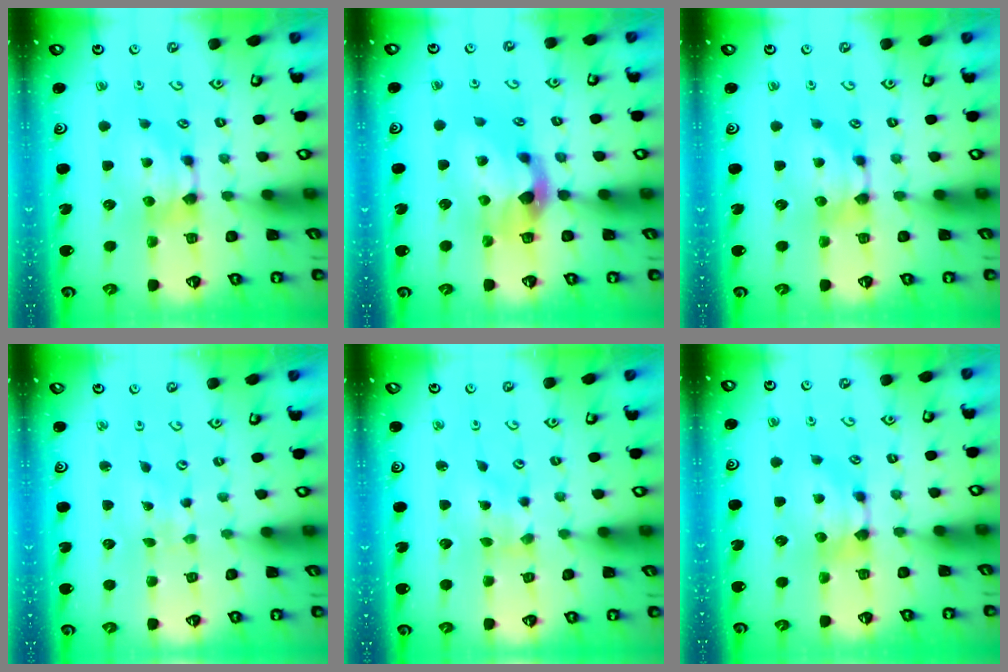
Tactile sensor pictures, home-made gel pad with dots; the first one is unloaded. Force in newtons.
{"total": 3.8, "press": 3.4, "slide": 1.6}
{"total": 0.0}
{"total": 5.2, "press": 5.2, "slide": 0.2}
{"total": 2.7, "press": 2.6, "slide": 1.0}
{"total": 0.0}